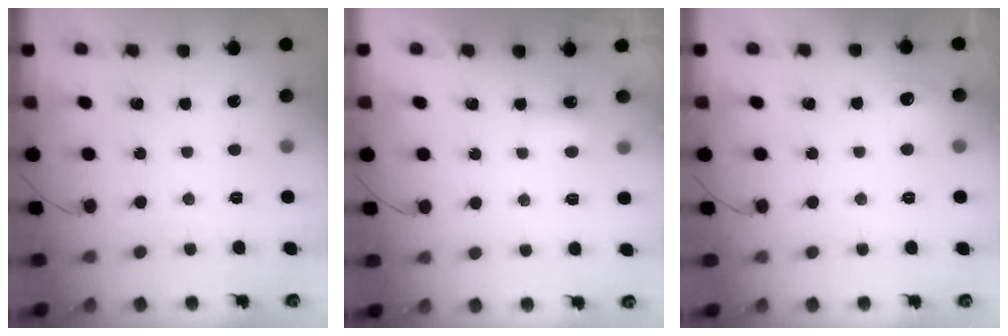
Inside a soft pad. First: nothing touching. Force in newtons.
{"total": 3.0, "press": 2.9, "slide": 0.8}
{"total": 4.8, "press": 4.5, "slide": 1.8}